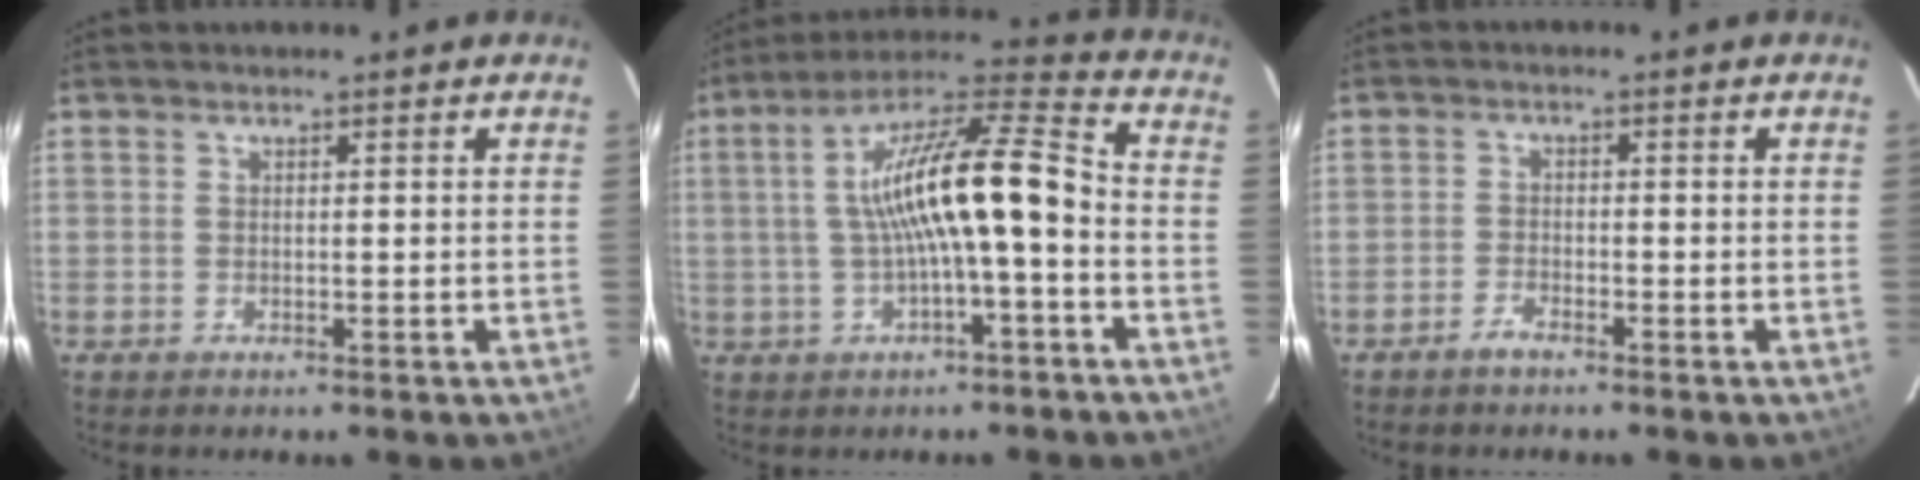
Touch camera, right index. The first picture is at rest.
{"total": 15.3, "force": [-1.4, 2.6, 15.0], "torque": [-0.261, 0.028, -0.023]}
{"total": 2.2, "force": [-1.9, 0.7, 0.9], "torque": [-0.029, 0.005, -0.039]}